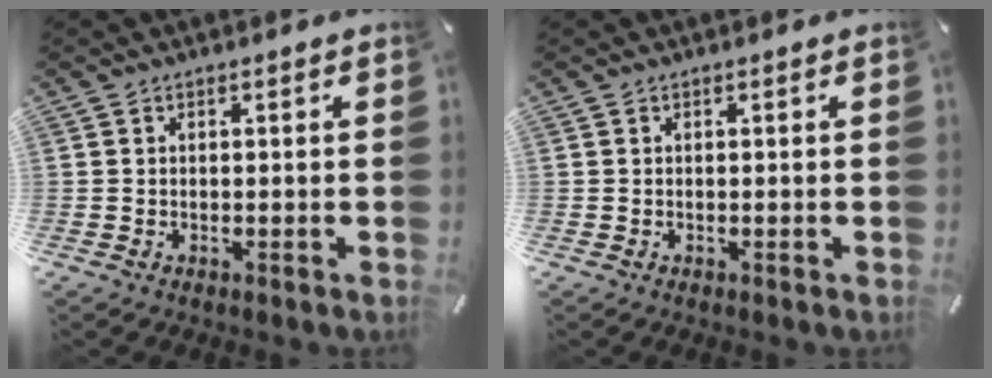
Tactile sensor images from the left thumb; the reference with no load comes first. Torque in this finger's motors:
{"motor_torque": [-0.01, 0.01, 0.00, 0.00, 0.00]}